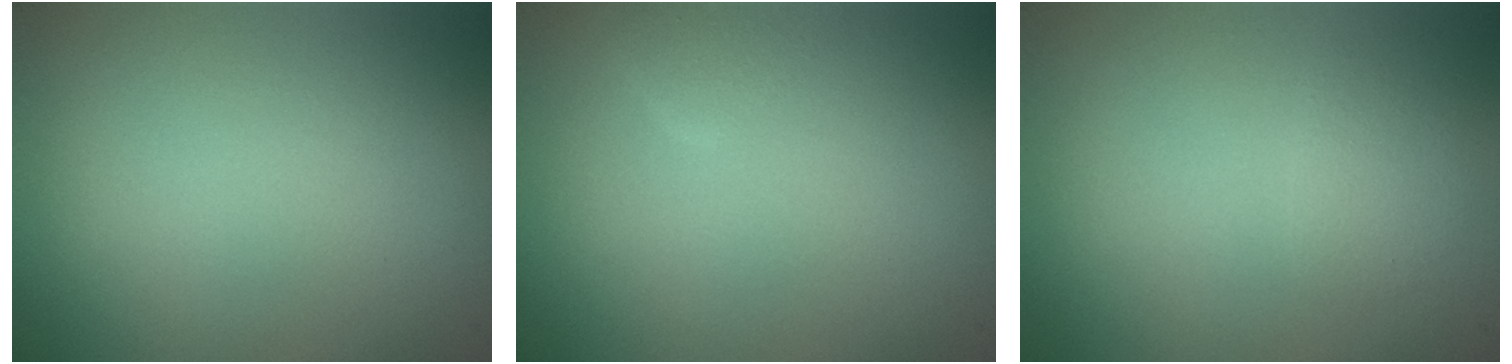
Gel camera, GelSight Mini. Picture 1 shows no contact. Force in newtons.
{"total": 1.7, "press": 1.7, "slide": 0.1}
{"total": 1.2, "press": 1.2, "slide": 0.1}